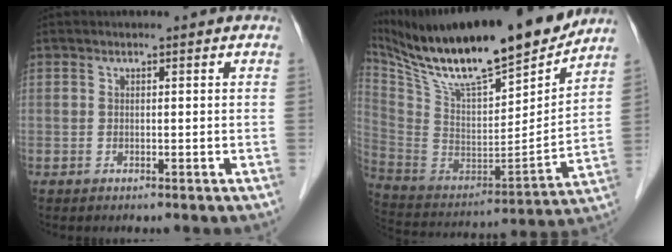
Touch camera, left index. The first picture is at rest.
{"total": 26.3, "force": [21.4, 4.4, 14.6], "torque": [-0.267, -0.014, 0.353]}